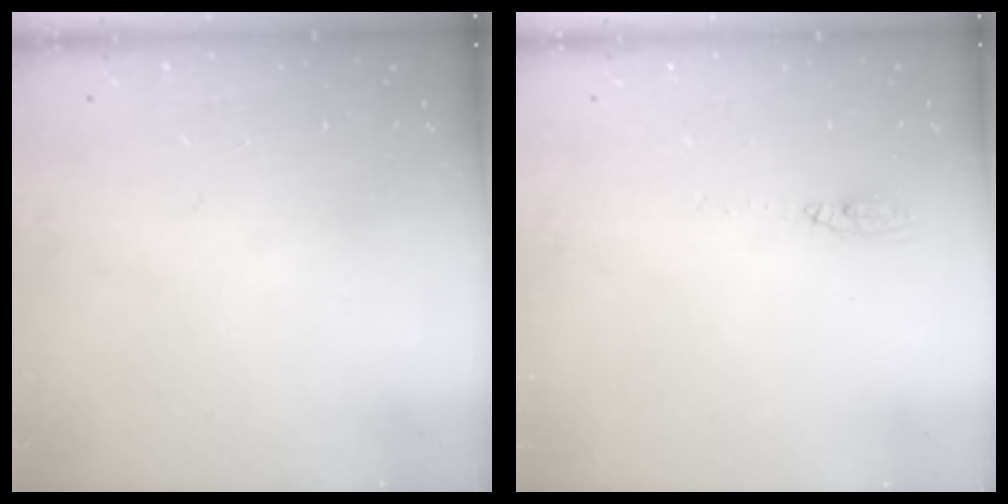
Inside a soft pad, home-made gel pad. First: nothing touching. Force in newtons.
{"total": 3.4, "press": 3.0, "slide": 1.7}